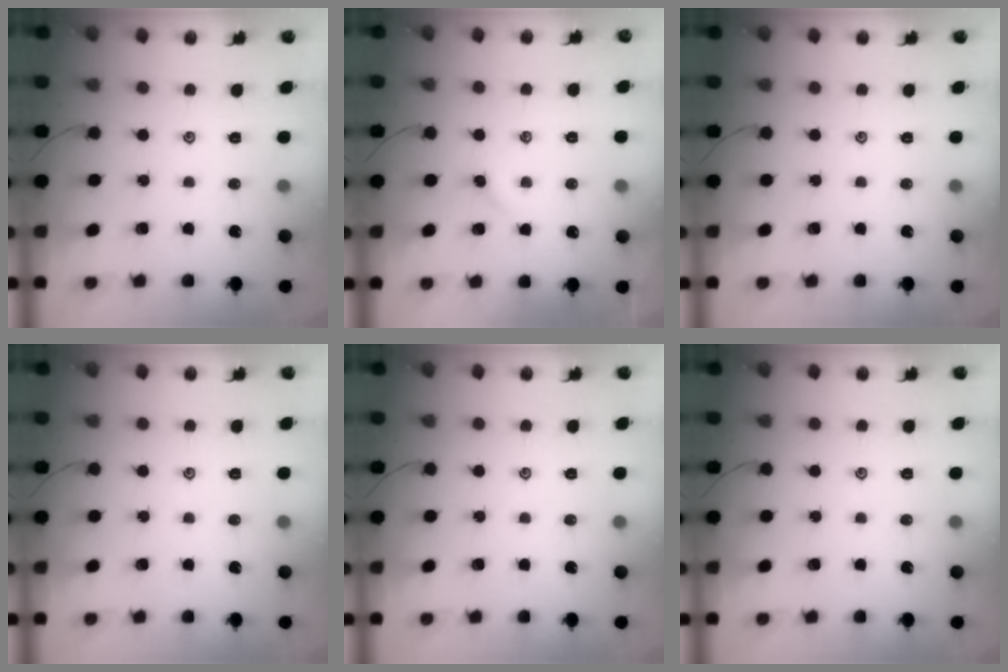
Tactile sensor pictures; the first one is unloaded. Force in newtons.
{"total": 2.1, "press": 2.1, "slide": 0.4}
{"total": 0.0}
{"total": 0.0}
{"total": 0.0}
{"total": 0.0}